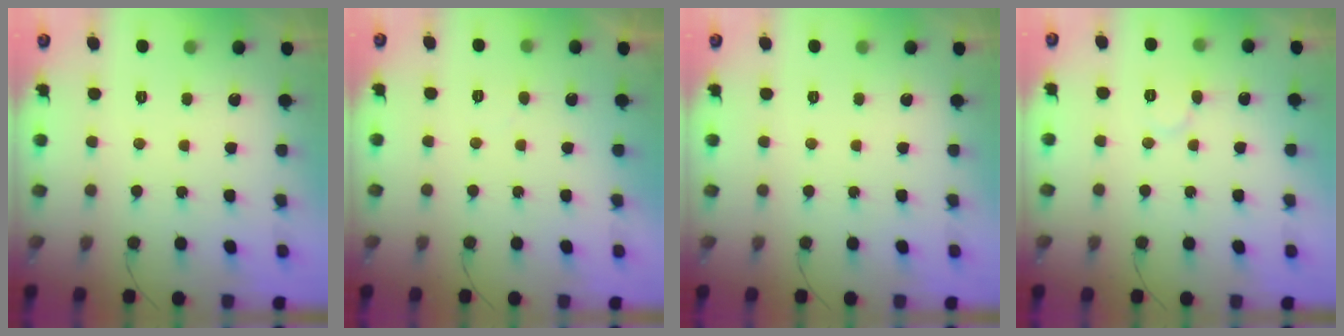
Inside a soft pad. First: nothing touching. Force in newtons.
{"total": 2.4, "press": 2.4, "slide": 0.2}
{"total": 0.0}
{"total": 6.1, "press": 6.1, "slide": 0.5}